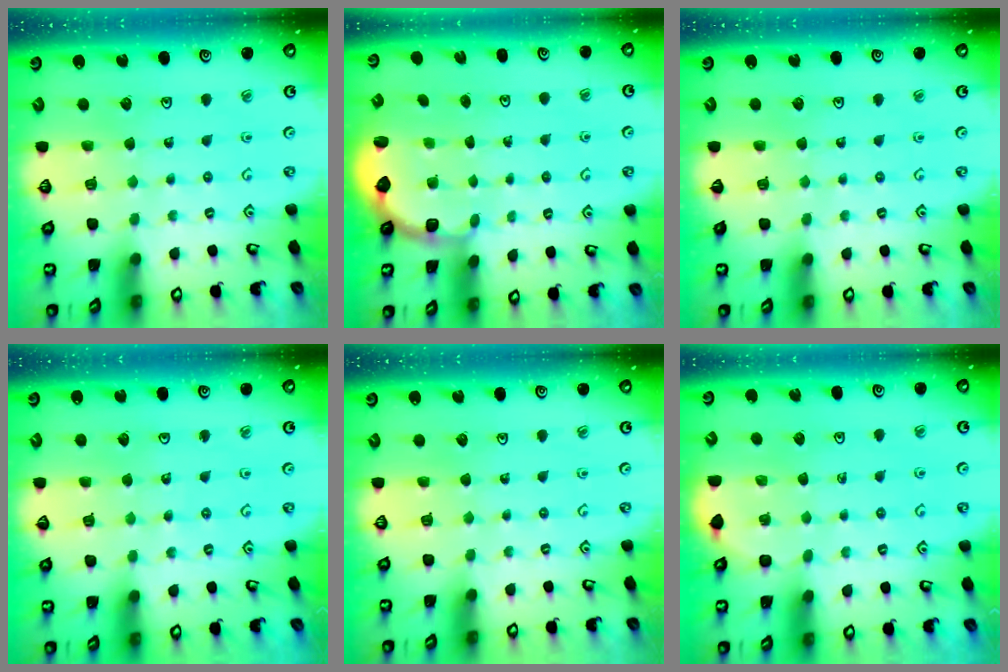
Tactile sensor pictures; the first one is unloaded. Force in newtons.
{"total": 2.7, "press": 1.9, "slide": 1.9}
{"total": 0.0}
{"total": 2.7, "press": 2.7, "slide": 0.3}
{"total": 0.0}
{"total": 1.7, "press": 1.5, "slide": 0.8}